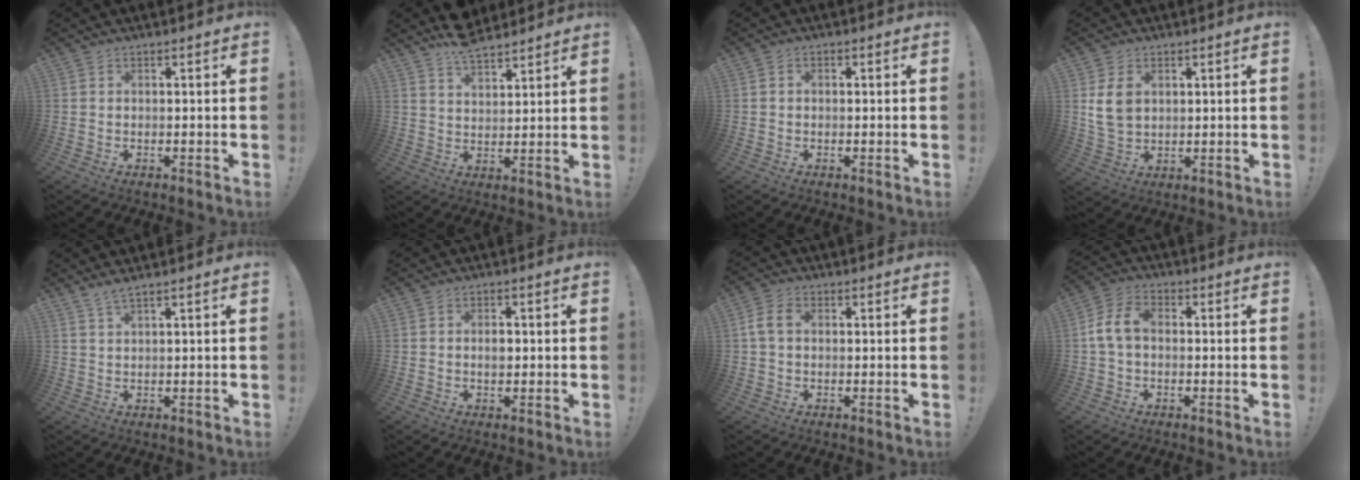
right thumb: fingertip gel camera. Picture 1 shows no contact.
{"total": 7.9, "force": [7.0, 2.8, 2.4], "torque": [-0.042, -0.044, 0.130]}
{"total": 1.0, "force": [-0.4, 0.8, 0.5], "torque": [-0.007, 0.004, -0.008]}
{"total": 7.6, "force": [2.2, 5.6, 4.6], "torque": [-0.089, 0.001, 0.044]}
{"total": 2.2, "force": [1.7, -0.2, 1.4], "torque": [-0.035, -0.005, 0.030]}
{"total": 2.6, "force": [-0.1, 1.7, 1.9], "torque": [-0.022, 0.001, -0.006]}
{"total": 5.3, "force": [0.7, 3.6, 3.9], "torque": [-0.073, 0.009, 0.015]}
{"total": 7.7, "force": [-0.3, 4.9, 5.9], "torque": [-0.117, 0.011, -0.003]}